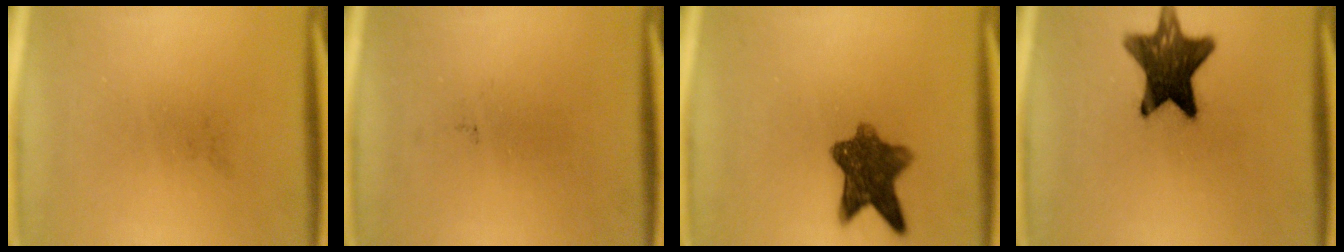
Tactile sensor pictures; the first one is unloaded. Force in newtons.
{"total": 0.0}
{"total": 8.7}
{"total": 13.0}